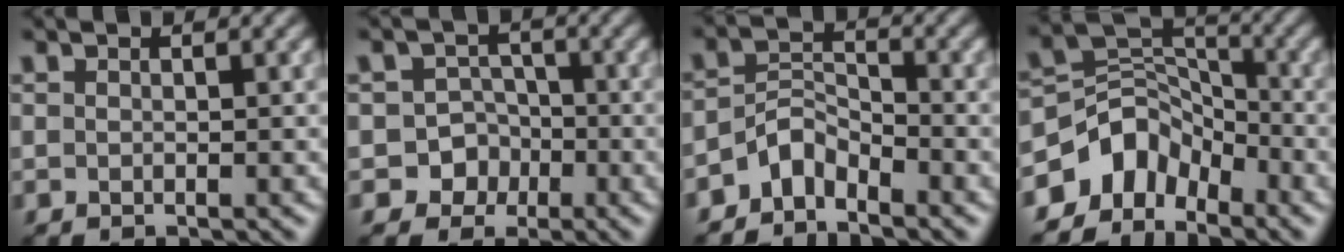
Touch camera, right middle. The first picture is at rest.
{"total": 4.8, "force": [-2.2, 4.3, 0.5], "torque": [0.025, 0.000, -0.052]}
{"total": 3.1, "force": [-2.4, 1.3, 1.3], "torque": [-0.025, 0.012, -0.055]}
{"total": 5.6, "force": [-3.9, 3.6, 1.7], "torque": [-0.016, 0.007, -0.083]}